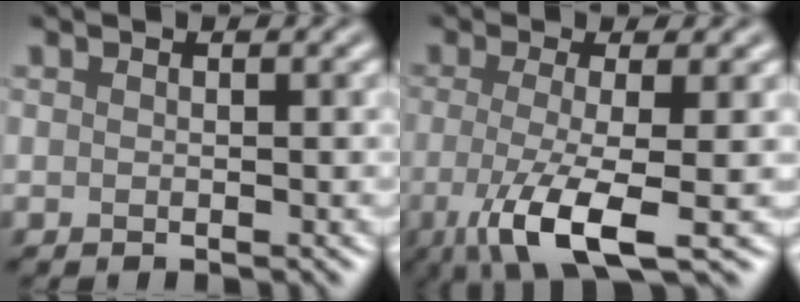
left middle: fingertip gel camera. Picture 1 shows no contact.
{"total": 6.9, "force": [-2.7, 1.3, 6.2], "torque": [-0.113, -0.012, -0.047]}